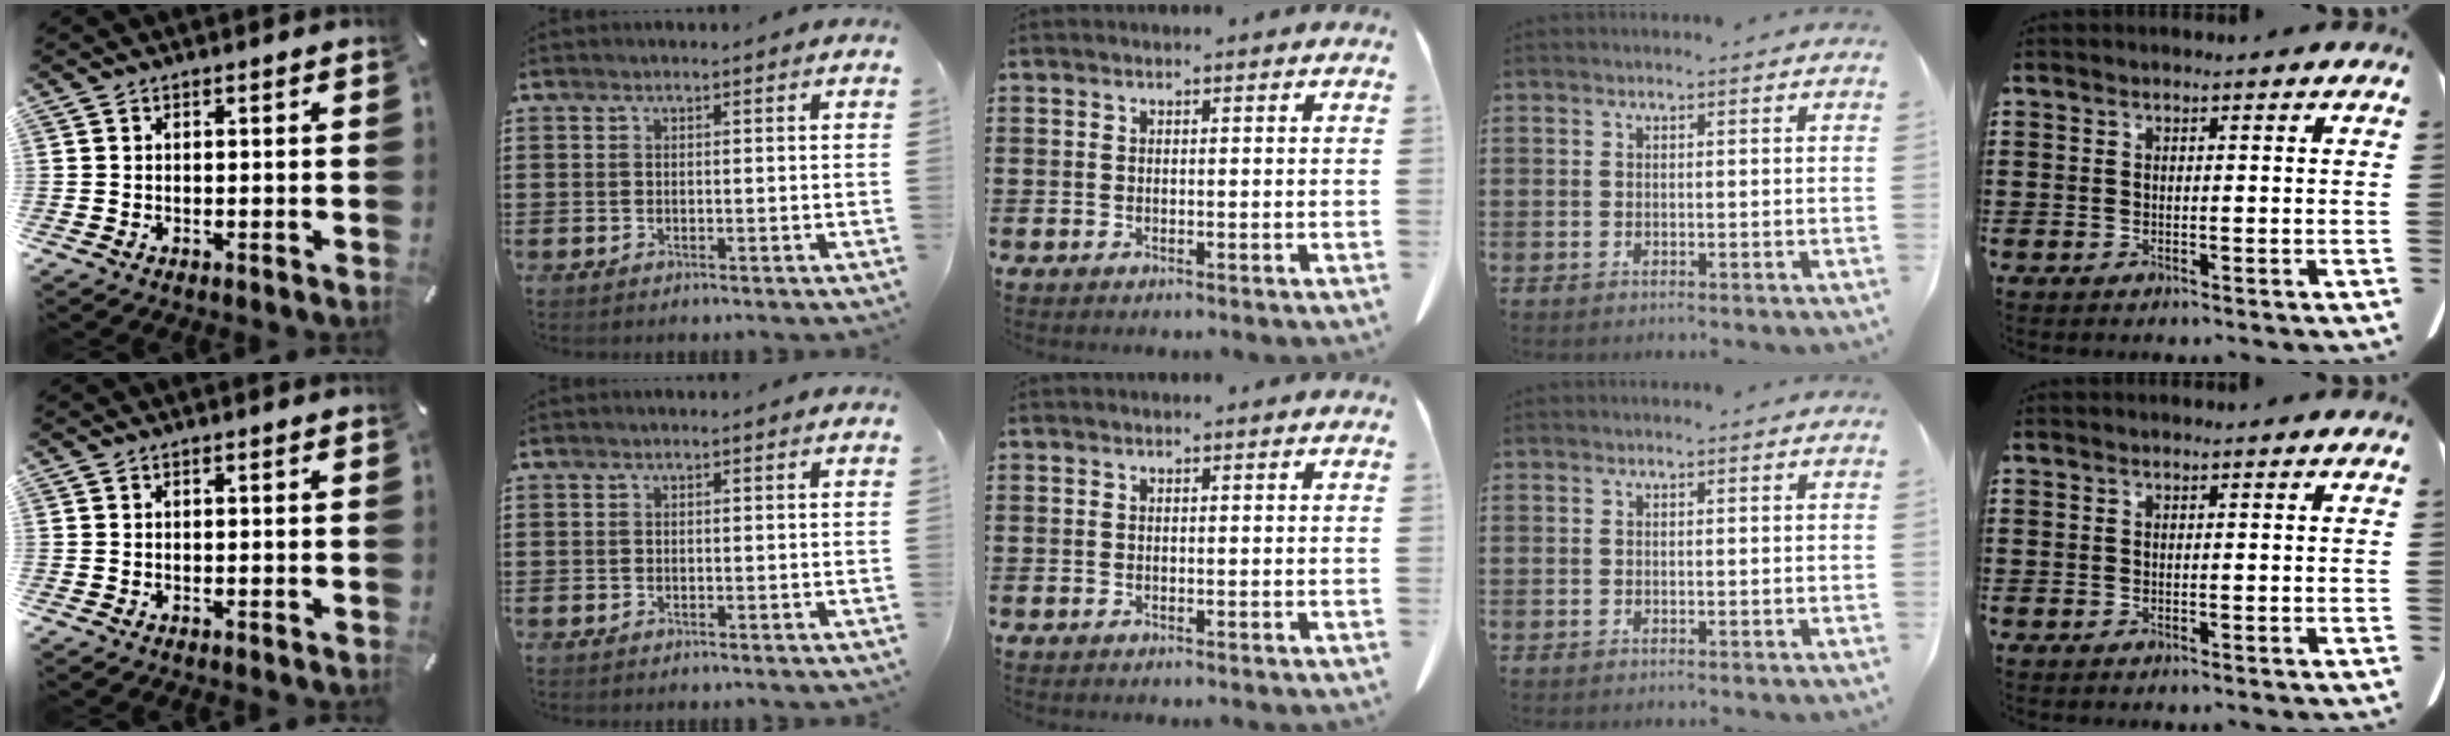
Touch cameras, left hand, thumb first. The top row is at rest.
{}